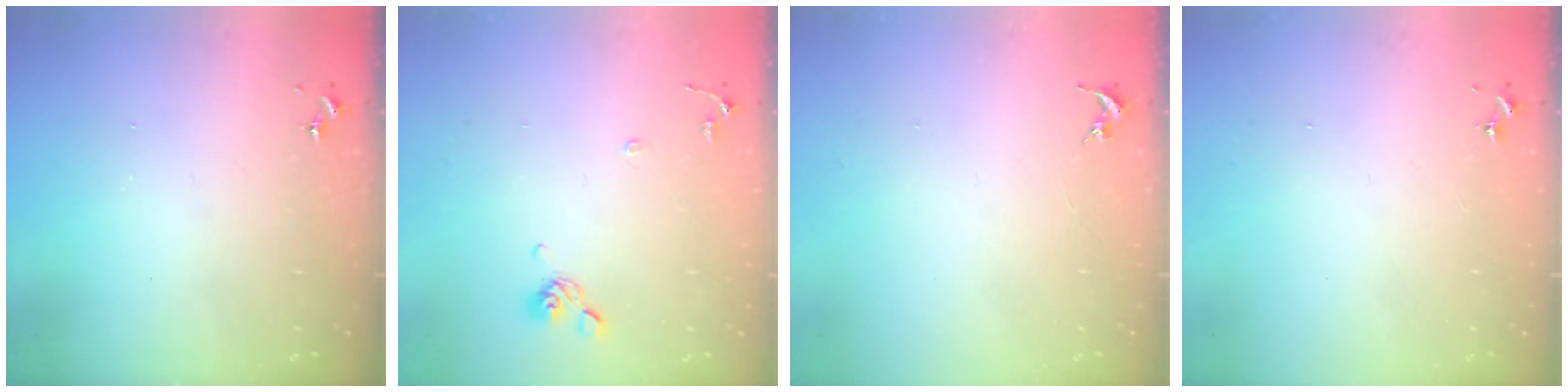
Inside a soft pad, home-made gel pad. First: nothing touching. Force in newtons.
{"total": 7.6, "press": 7.3, "slide": 2.1}
{"total": 0.0}
{"total": 0.0}